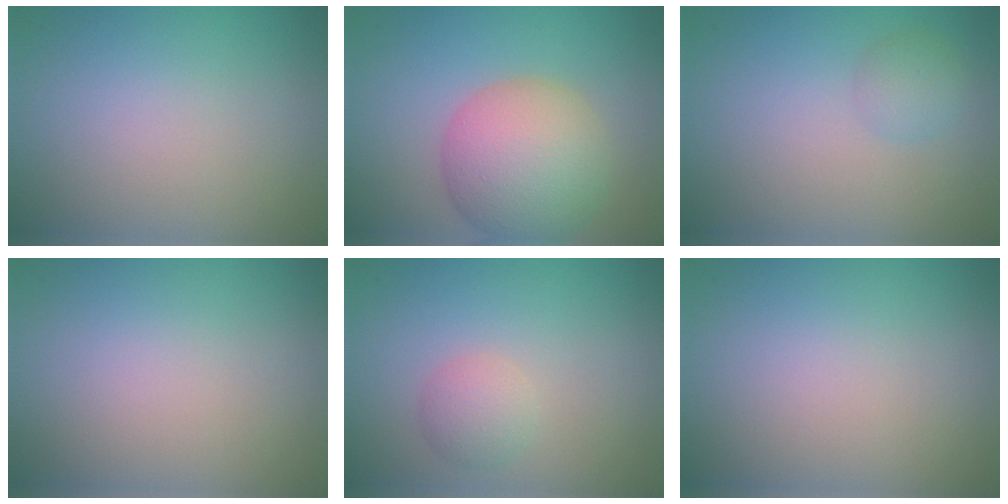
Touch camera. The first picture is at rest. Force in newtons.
{"total": 8.1, "press": 8.1, "slide": 0.3}
{"total": 1.6, "press": 1.6, "slide": 0.1}
{"total": 0.0}
{"total": 2.1, "press": 2.1, "slide": 0.1}
{"total": 0.0}